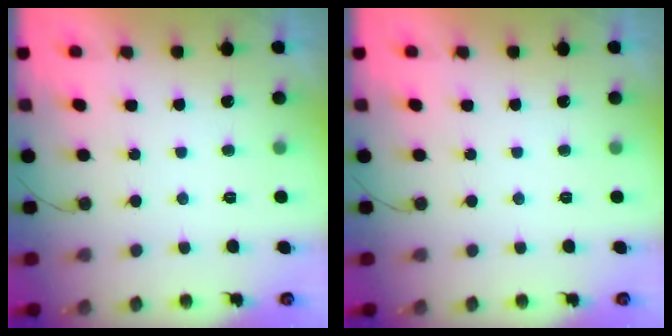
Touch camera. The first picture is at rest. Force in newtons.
{"total": 0.0}